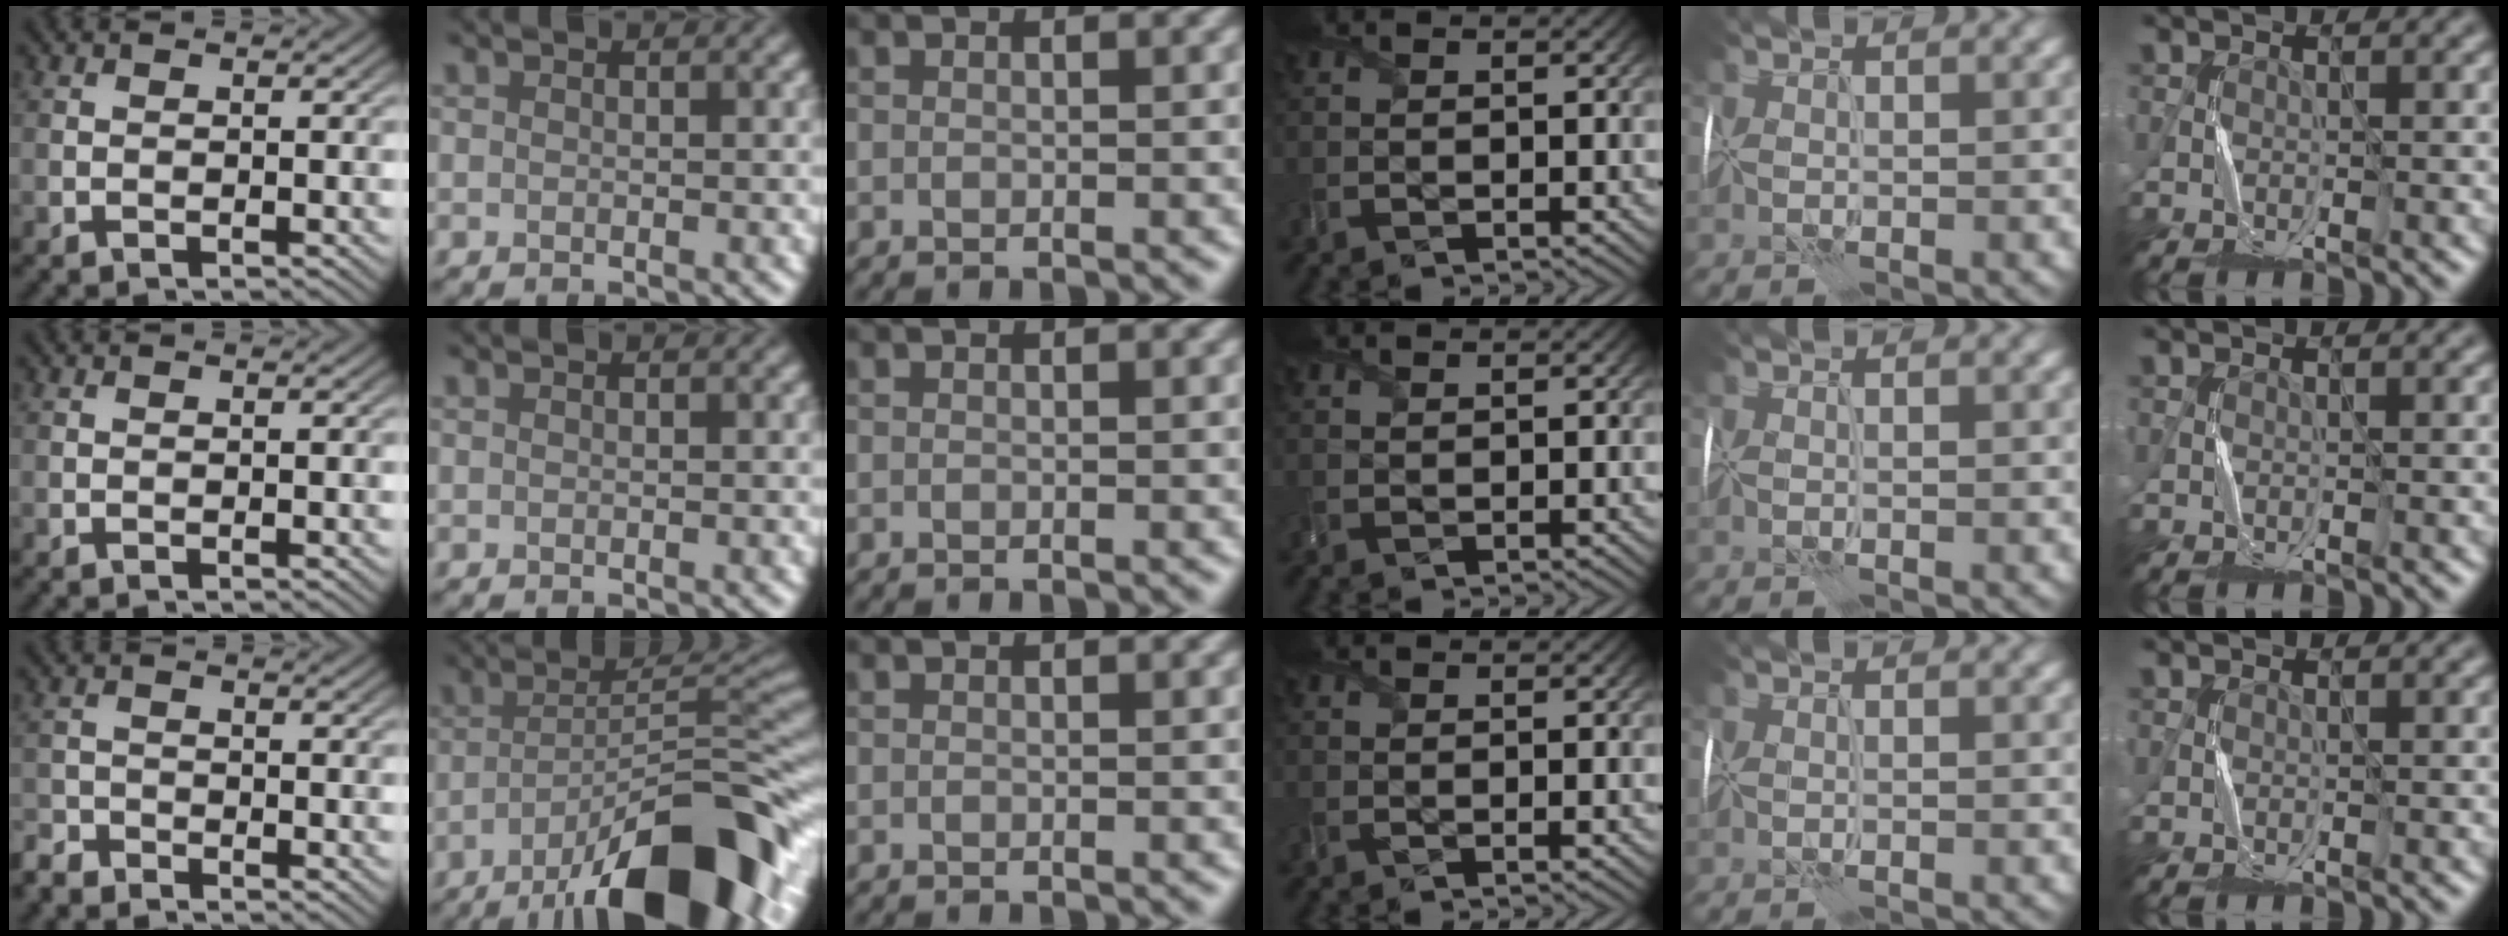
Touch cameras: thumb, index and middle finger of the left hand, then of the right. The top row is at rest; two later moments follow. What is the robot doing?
{"motion": "wrap", "object": "felt sheet"}